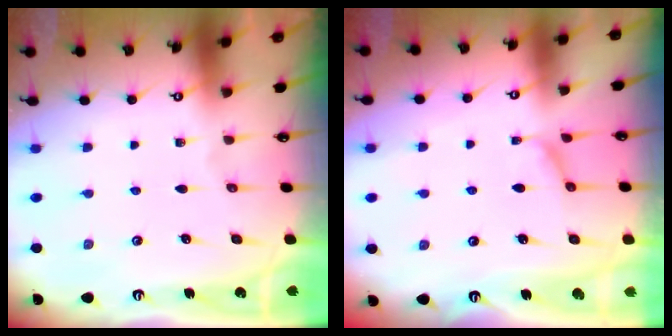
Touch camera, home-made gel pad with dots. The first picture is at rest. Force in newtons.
{"total": 1.2, "press": 0.8, "slide": 0.8}